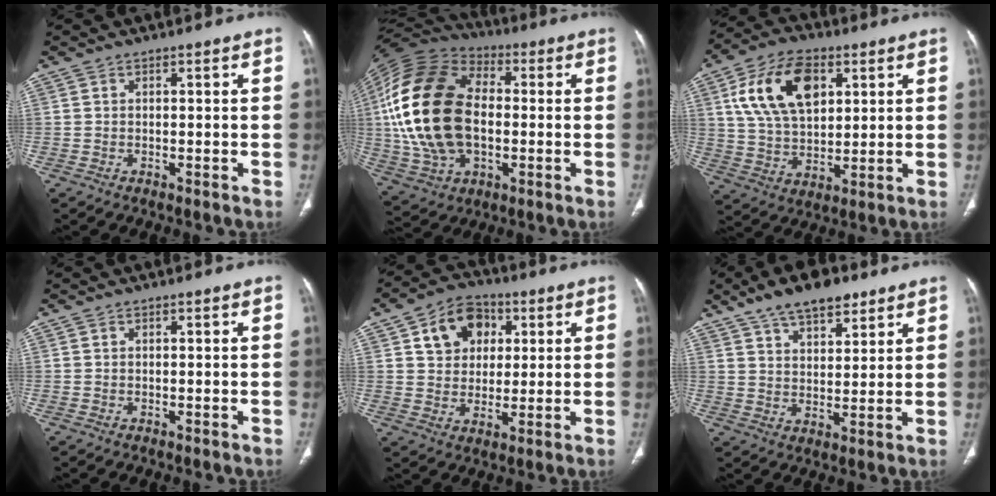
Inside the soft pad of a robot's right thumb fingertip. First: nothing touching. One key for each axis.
{"total": 25.3, "fx": 0.3, "fy": 15.9, "fz": 19.7, "tx": -0.399, "ty": 0.007, "tz": 0.007}
{"total": 16.4, "fx": 5.7, "fy": 9.9, "fz": 11.7, "tx": -0.190, "ty": -0.008, "tz": 0.108}
{"total": 0.0}
{"total": 11.1, "fx": 3.9, "fy": 8.6, "fz": 5.9, "tx": -0.060, "ty": -0.004, "tz": 0.064}
{"total": 12.1, "fx": 8.2, "fy": 5.5, "fz": 7.0, "tx": -0.085, "ty": -0.033, "tz": 0.136}